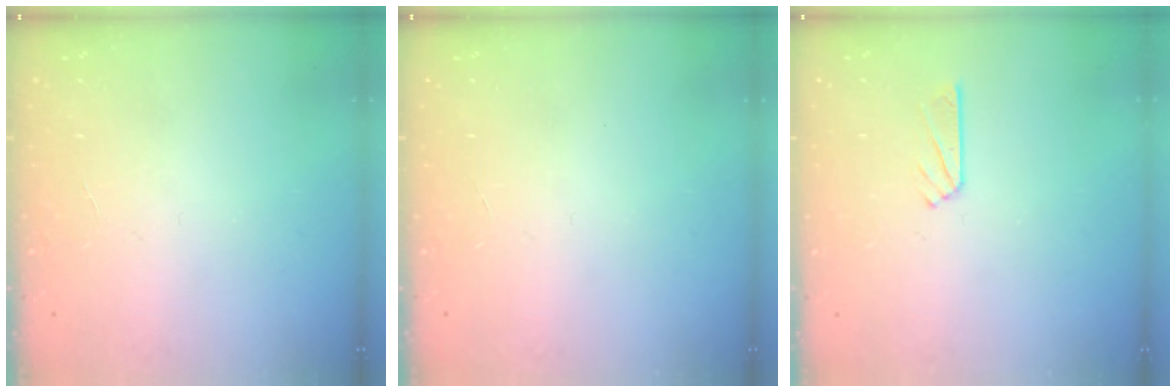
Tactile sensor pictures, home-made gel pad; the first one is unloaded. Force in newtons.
{"total": 0.0}
{"total": 3.5, "press": 3.5, "slide": 0.3}